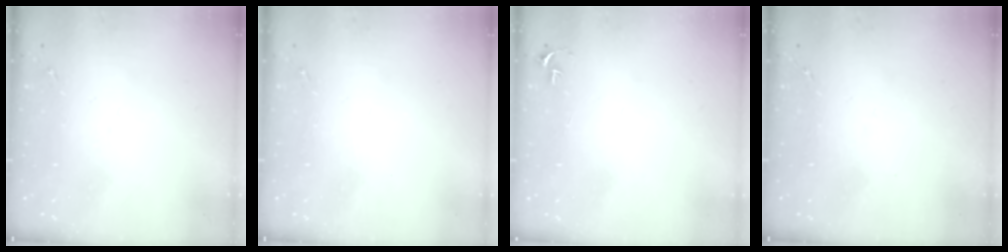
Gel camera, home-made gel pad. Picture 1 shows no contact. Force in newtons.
{"total": 0.0}
{"total": 2.7, "press": 2.7, "slide": 0.3}
{"total": 0.0}